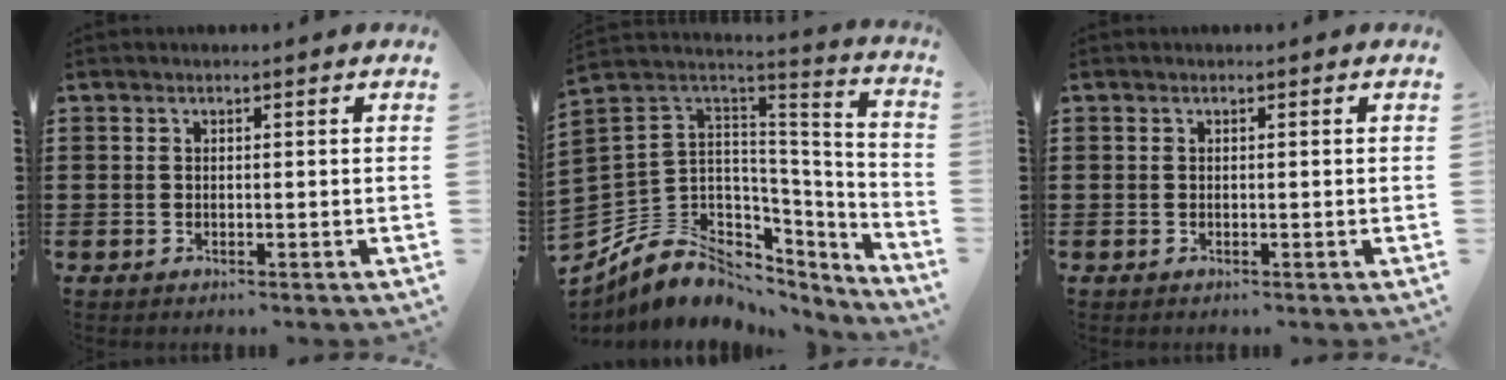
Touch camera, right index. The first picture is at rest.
{"total": 8.2, "force": [-2.2, 7.5, 2.7], "torque": [-0.096, -0.026, -0.033]}
{"total": 0.0}